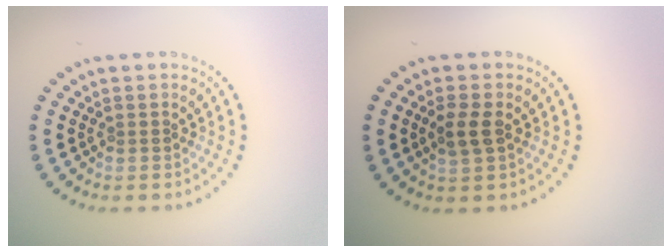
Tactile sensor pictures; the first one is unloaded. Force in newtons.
{"total": 2.2, "press": 2.1, "slide": 0.4}